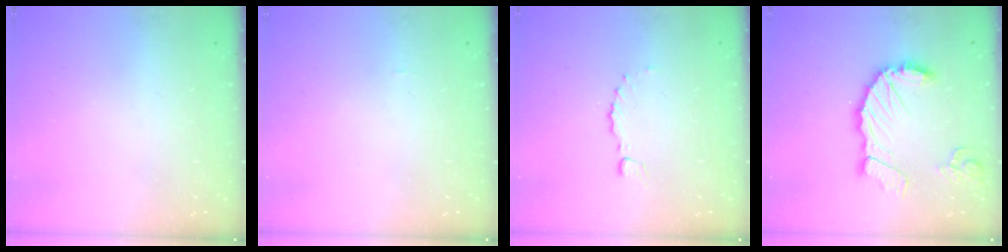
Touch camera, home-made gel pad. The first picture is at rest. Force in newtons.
{"total": 0.0}
{"total": 0.0}
{"total": 14.7, "press": 14.6, "slide": 1.6}